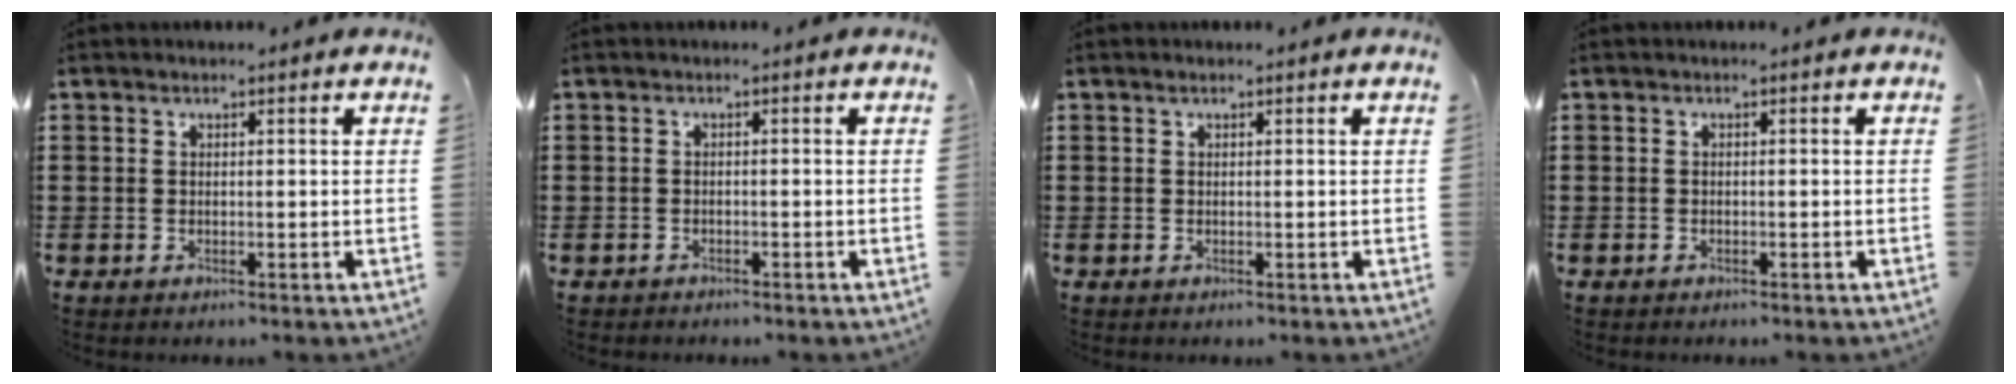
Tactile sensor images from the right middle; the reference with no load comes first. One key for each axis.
{"total": 0.6, "fx": -0.6, "fy": 0.1, "fz": 0.0, "tx": 0.000, "ty": 0.001, "tz": -0.013}
{"total": 0.0}
{"total": 0.0}